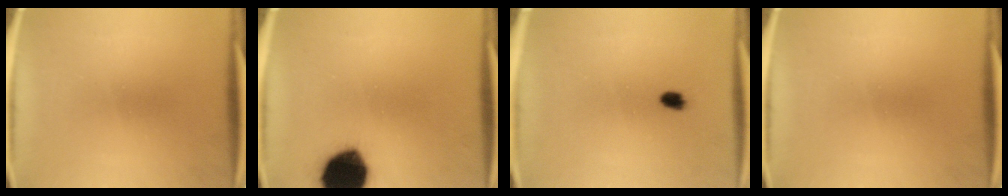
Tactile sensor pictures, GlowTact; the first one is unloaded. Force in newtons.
{"total": 18.0}
{"total": 2.7}
{"total": 0.0}